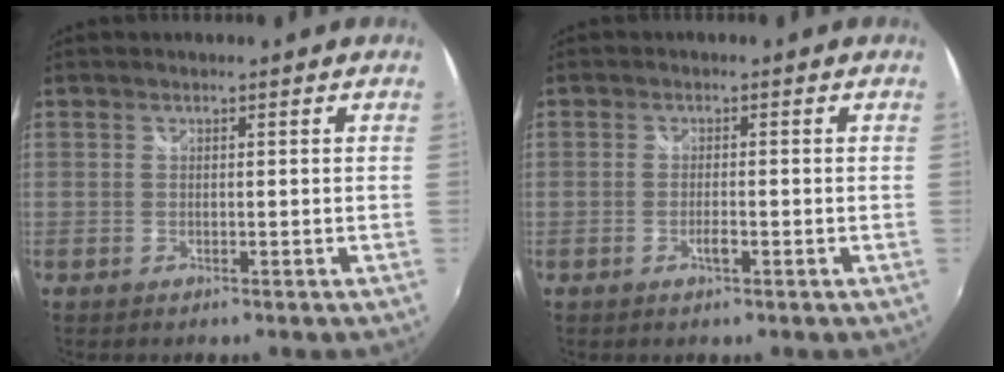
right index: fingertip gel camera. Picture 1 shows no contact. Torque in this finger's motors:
{"motor_torque": [0.32, 0.27, 0.21, 0.04]}